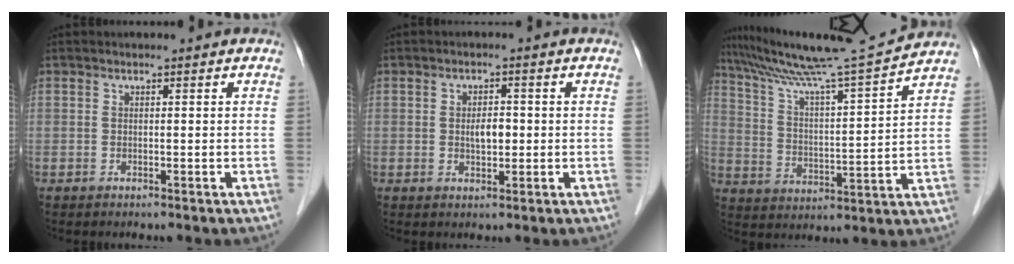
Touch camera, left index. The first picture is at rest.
{"total": 2.8, "force": [-0.1, 1.3, 2.4], "torque": [-0.042, 0.002, 0.000]}
{"total": 15.7, "force": [14.6, -2.4, 5.4], "torque": [-0.105, -0.022, 0.236]}